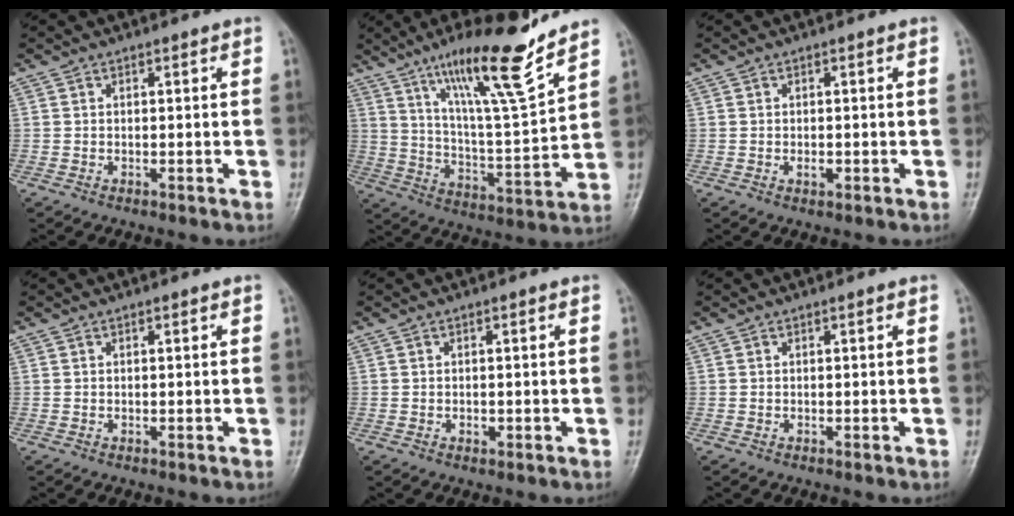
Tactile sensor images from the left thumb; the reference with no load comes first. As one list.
[{"total": 17.7, "force": [12.4, 1.8, 12.4], "torque": [-0.192, -0.074, 0.213]}, {"total": 1.4, "force": [-0.3, 0.9, 1.1], "torque": [-0.013, 0.000, -0.004]}, {"total": 0.0}, {"total": 1.0, "force": [-0.2, 0.8, 0.6], "torque": [-0.006, 0.000, -0.002]}, {"total": 0.0}]